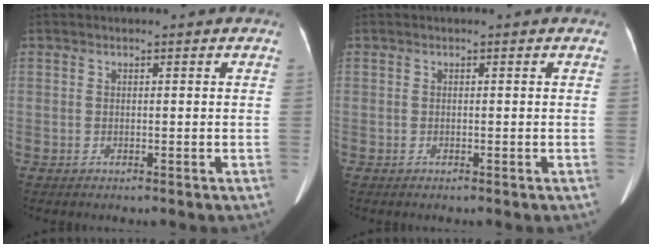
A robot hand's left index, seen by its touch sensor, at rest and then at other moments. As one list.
[{"total": 0.0}]